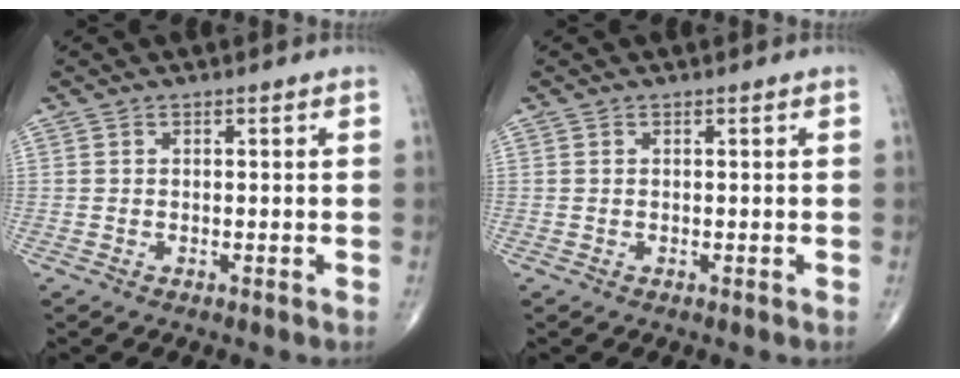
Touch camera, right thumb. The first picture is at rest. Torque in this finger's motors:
{"motor_torque": [0.18, 0.04, -0.19, -0.26, -0.01]}